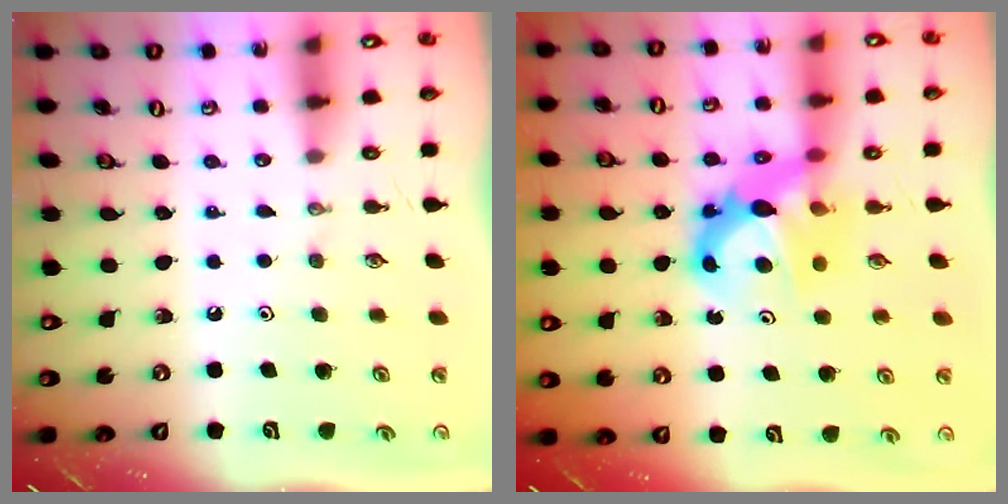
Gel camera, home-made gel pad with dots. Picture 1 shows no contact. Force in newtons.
{"total": 8.2, "press": 8.2, "slide": 0.5}